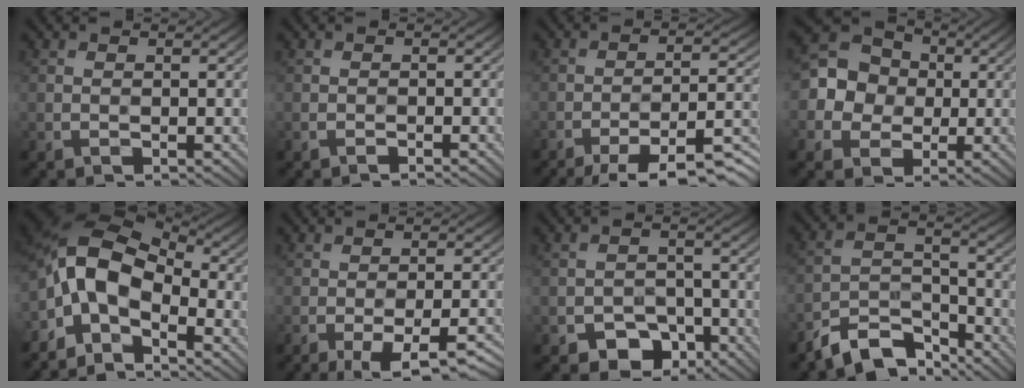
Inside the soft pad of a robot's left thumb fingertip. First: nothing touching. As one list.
[{"total": 1.1, "force": [-1.1, 0.1, 0.2], "torque": [0.002, 0.002, -0.022]}, {"total": 12.2, "force": [-9.0, 2.7, 7.8], "torque": [-0.122, 0.007, -0.130]}, {"total": 7.9, "force": [-0.2, 7.3, 2.9], "torque": [-0.076, 0.006, -0.020]}, {"total": 8.6, "force": [-3.3, 5.1, 6.2], "torque": [-0.125, 0.008, -0.078]}, {"total": 9.3, "force": [-6.3, 2.3, 6.5], "torque": [-0.101, -0.001, -0.073]}, {"total": 5.4, "force": [-3.7, 3.5, 1.8], "torque": [-0.025, -0.002, -0.062]}, {"total": 8.7, "force": [-7.2, 3.3, 3.7], "torque": [-0.061, 0.000, -0.143]}]